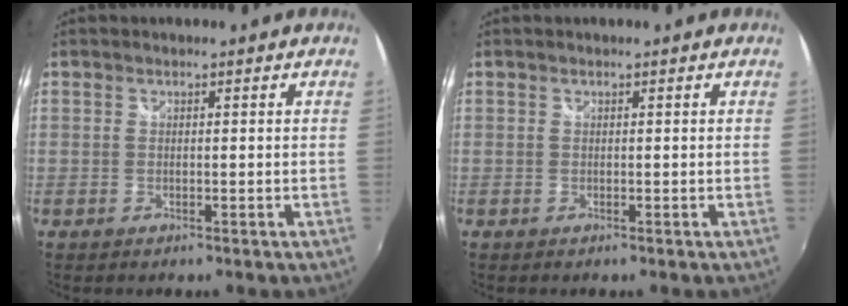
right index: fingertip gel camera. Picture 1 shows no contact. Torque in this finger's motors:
{"motor_torque": [0.01, 0.01, -0.01, -0.01]}